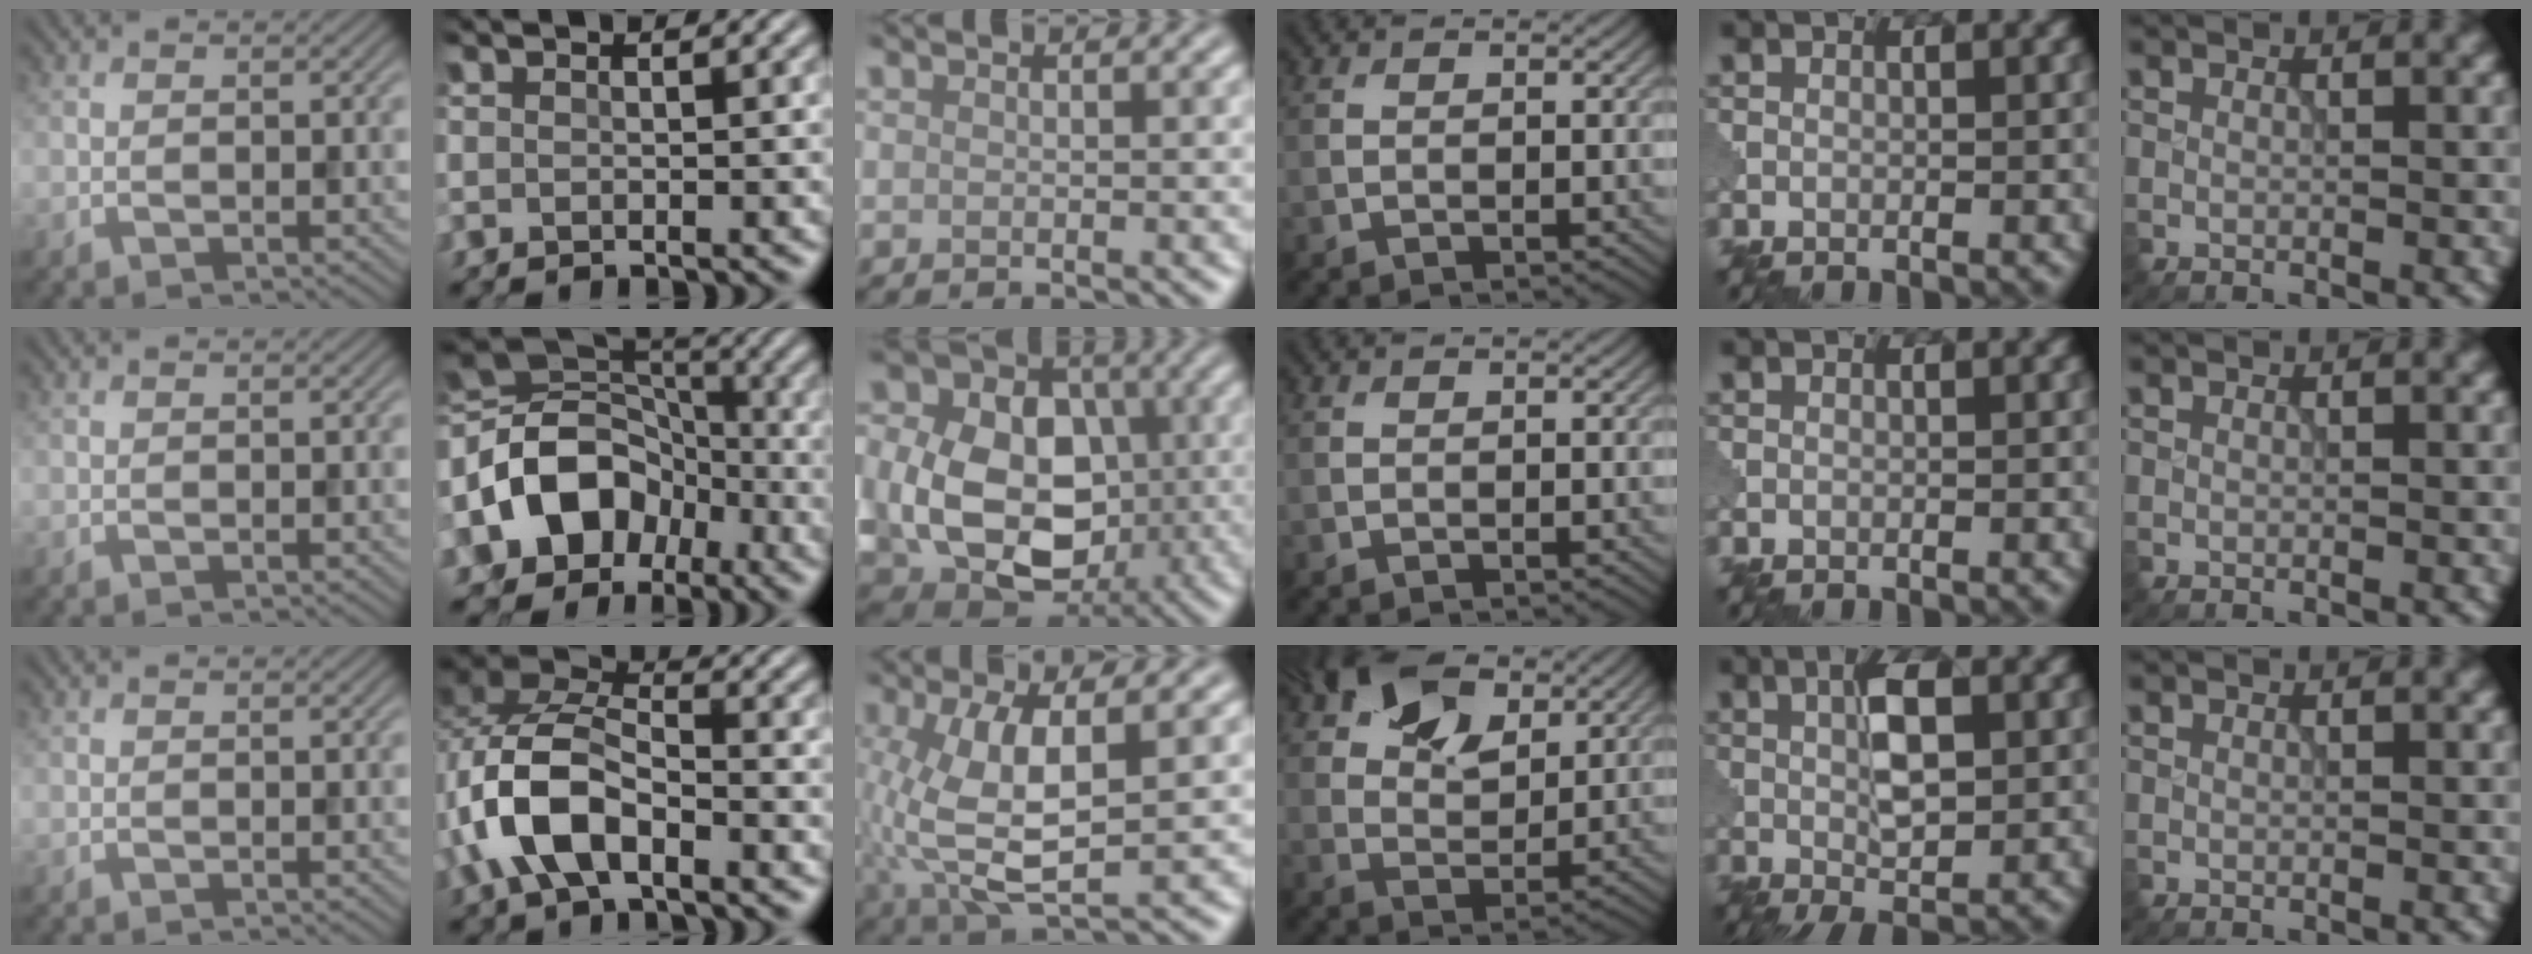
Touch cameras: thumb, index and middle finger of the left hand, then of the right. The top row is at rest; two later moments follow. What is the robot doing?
{"motion": "disassemble", "object": "puzzle pieces"}